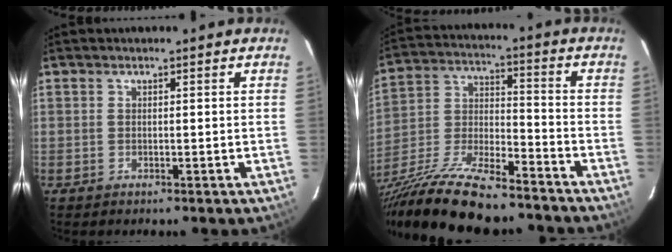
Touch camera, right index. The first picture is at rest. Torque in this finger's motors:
{"motor_torque": [1.35, -0.78, 1.05, 0.21]}